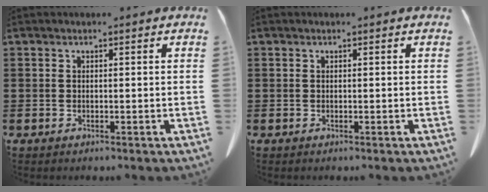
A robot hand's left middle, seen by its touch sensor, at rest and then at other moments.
{"total": 0.0}